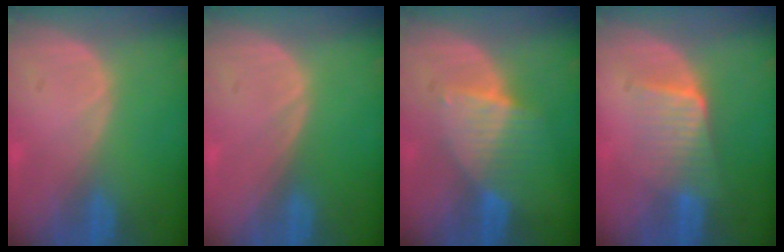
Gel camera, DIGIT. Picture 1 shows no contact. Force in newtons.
{"total": 0.0}
{"total": 6.5, "press": 5.9, "slide": 2.8}
{"total": 6.3, "press": 5.6, "slide": 2.8}